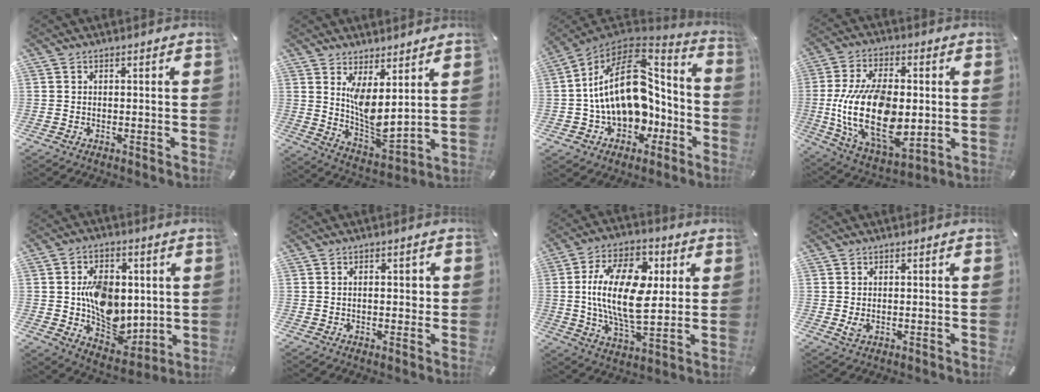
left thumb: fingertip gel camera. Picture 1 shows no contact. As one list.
[{"total": 7.8, "force": [4.3, 3.3, 5.6], "torque": [-0.102, -0.033, 0.078]}, {"total": 21.9, "force": [0.6, 15.5, 15.4], "torque": [-0.258, -0.010, 0.019]}, {"total": 22.7, "force": [-0.8, 13.4, 18.3], "torque": [-0.361, -0.014, -0.003]}, {"total": 13.9, "force": [-0.2, 11.3, 8.1], "torque": [-0.109, 0.012, 0.011]}, {"total": 2.9, "force": [0.0, 1.6, 2.4], "torque": [-0.031, 0.001, -0.005]}, {"total": 19.8, "force": [2.8, 11.0, 16.2], "torque": [-0.324, 0.005, 0.042]}, {"total": 1.8, "force": [-0.1, 1.2, 1.3], "torque": [-0.024, -0.006, -0.005]}]